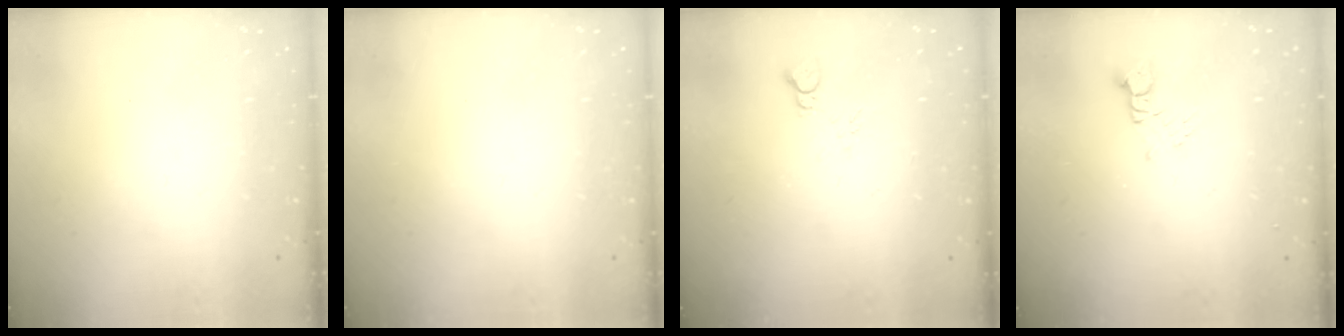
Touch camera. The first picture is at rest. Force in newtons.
{"total": 0.0}
{"total": 4.7, "press": 4.6, "slide": 0.7}
{"total": 2.2, "press": 2.2, "slide": 0.1}